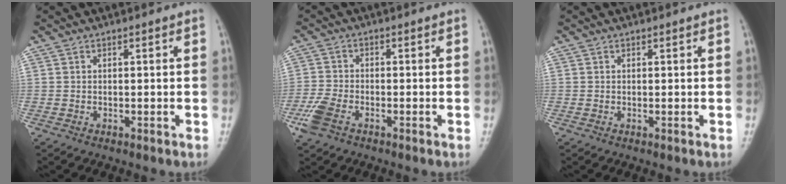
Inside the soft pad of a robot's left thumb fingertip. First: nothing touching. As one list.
[{"total": 5.4, "force": [-3.0, 3.0, 3.4], "torque": [-0.086, 0.008, -0.061]}, {"total": 0.0}]